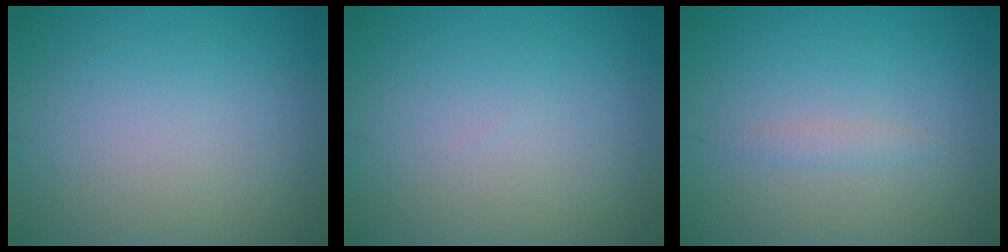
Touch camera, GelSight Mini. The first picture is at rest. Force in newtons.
{"total": 0.0}
{"total": 0.9, "press": 0.9, "slide": 0.0}